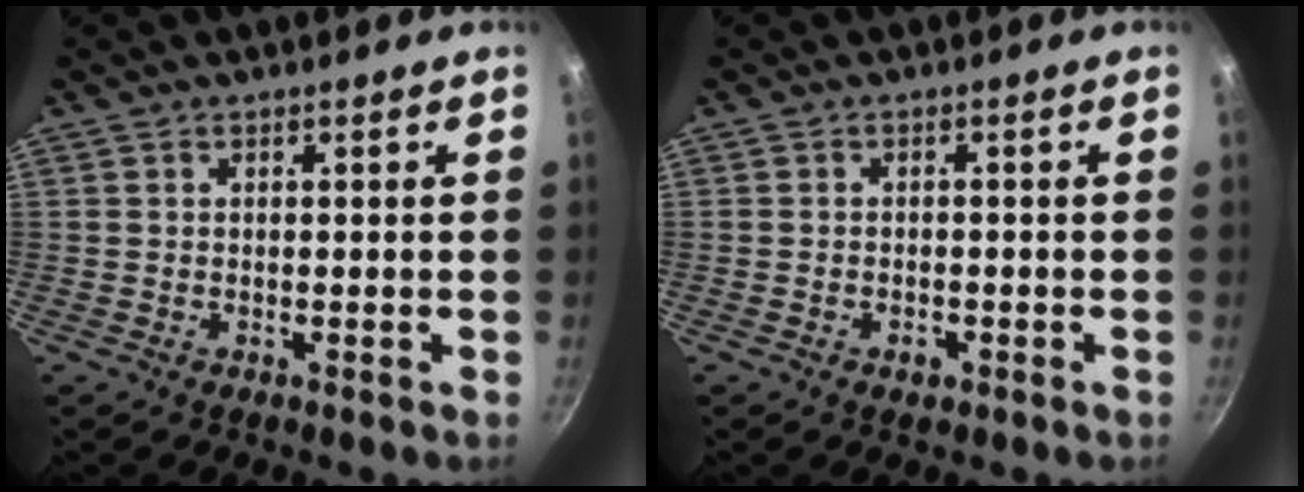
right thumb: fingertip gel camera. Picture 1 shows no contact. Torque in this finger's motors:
{"motor_torque": [-0.06, 0.08, -0.19, 0.09, -0.02]}